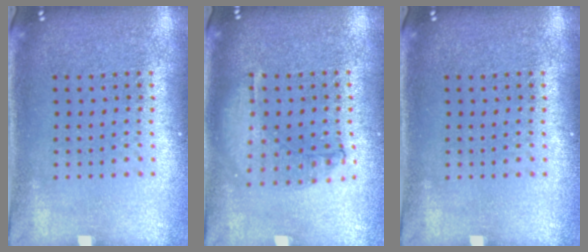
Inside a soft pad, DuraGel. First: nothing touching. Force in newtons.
{"total": 0.6, "press": 0.6, "slide": 0.2}
{"total": 0.0}